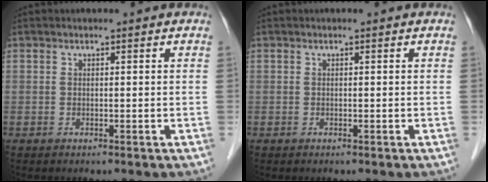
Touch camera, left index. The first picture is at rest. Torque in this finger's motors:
{"motor_torque": [0.00, 0.00, 0.00, 0.00]}